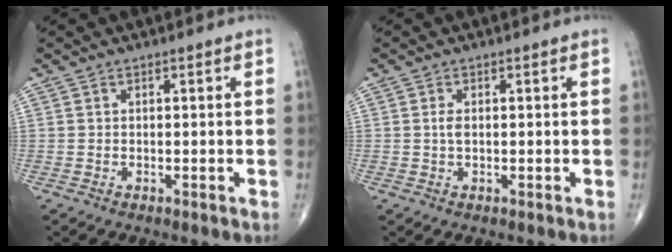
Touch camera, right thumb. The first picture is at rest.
{"total": 1.3, "force": [0.1, 0.6, 1.1], "torque": [-0.025, 0.000, 0.003]}